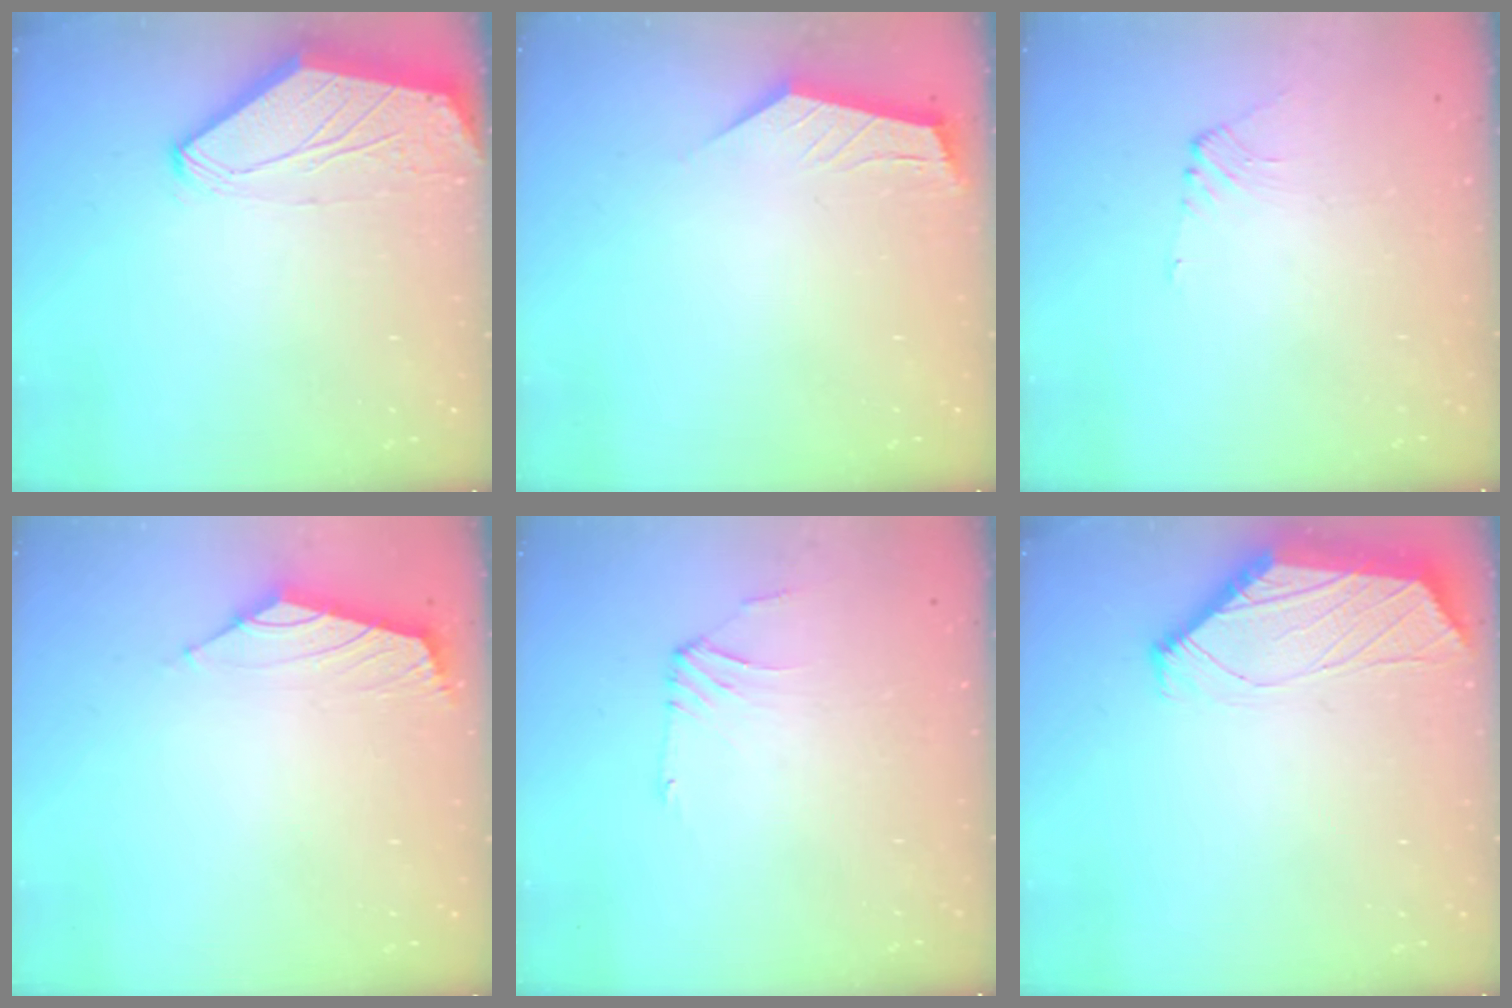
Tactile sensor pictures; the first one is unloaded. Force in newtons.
{"total": 1.6, "press": 1.6, "slide": 0.2}
{"total": 1.8, "press": 1.8, "slide": 0.4}
{"total": 1.7, "press": 1.5, "slide": 0.7}
{"total": 1.0, "press": 0.8, "slide": 0.5}
{"total": 1.7, "press": 1.6, "slide": 0.3}